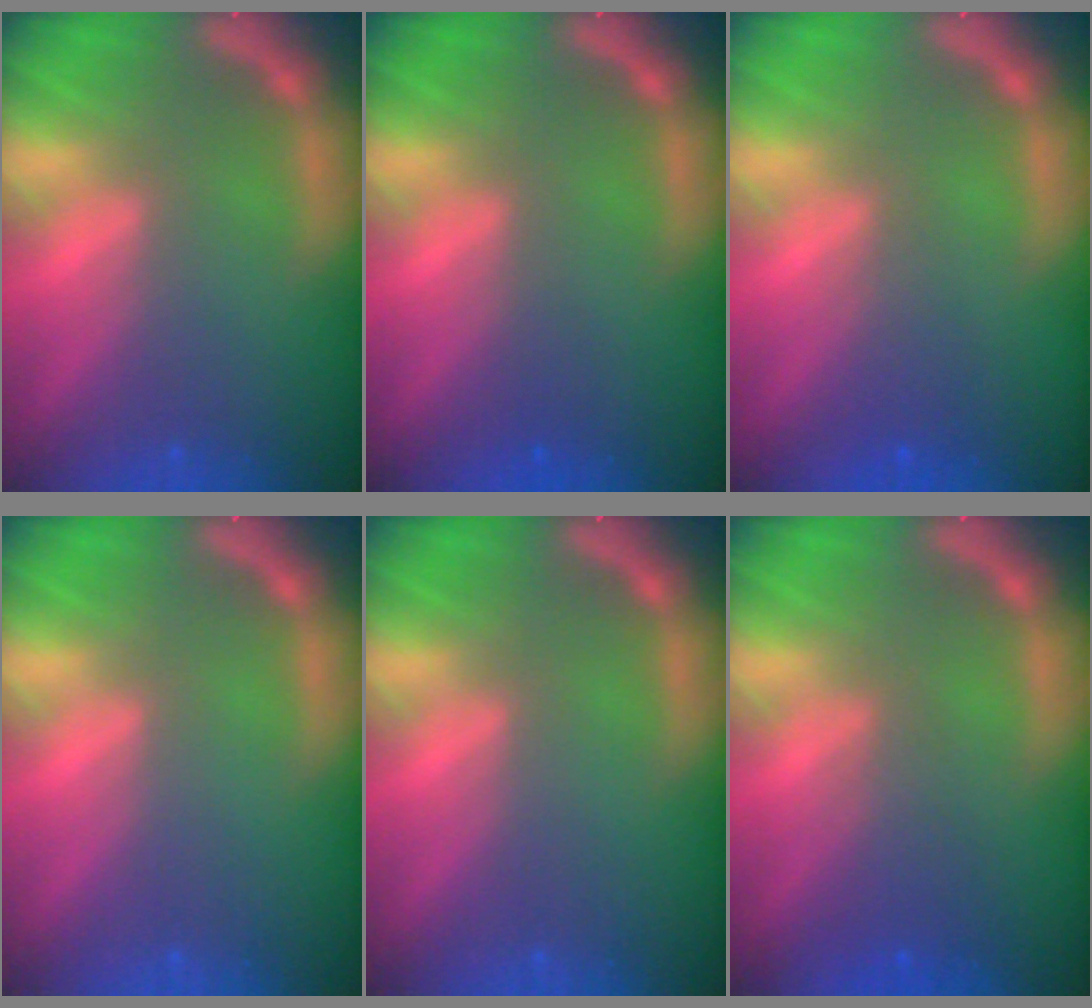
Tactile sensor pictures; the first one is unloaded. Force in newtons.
{"total": 0.9}
{"total": 2.0}
{"total": 0.0}
{"total": 0.0}
{"total": 2.5}